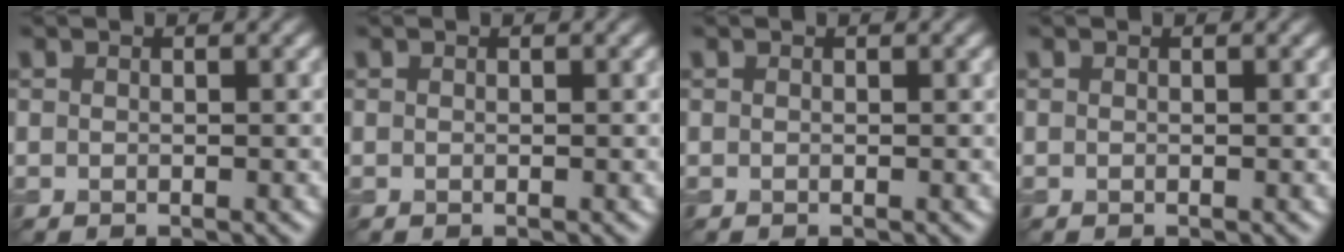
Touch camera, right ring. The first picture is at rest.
{"total": 0.0}
{"total": 0.0}
{"total": 0.0}